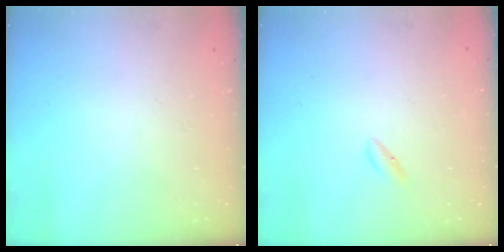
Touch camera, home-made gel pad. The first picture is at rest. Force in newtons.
{"total": 2.0, "press": 1.8, "slide": 0.7}